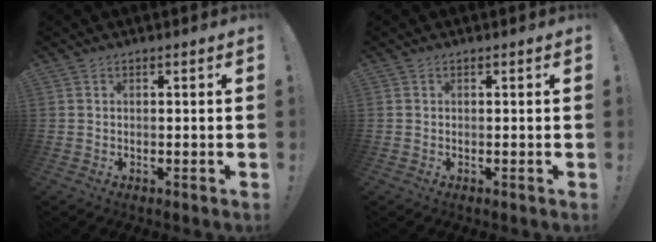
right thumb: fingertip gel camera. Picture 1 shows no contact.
{"total": 0.0}